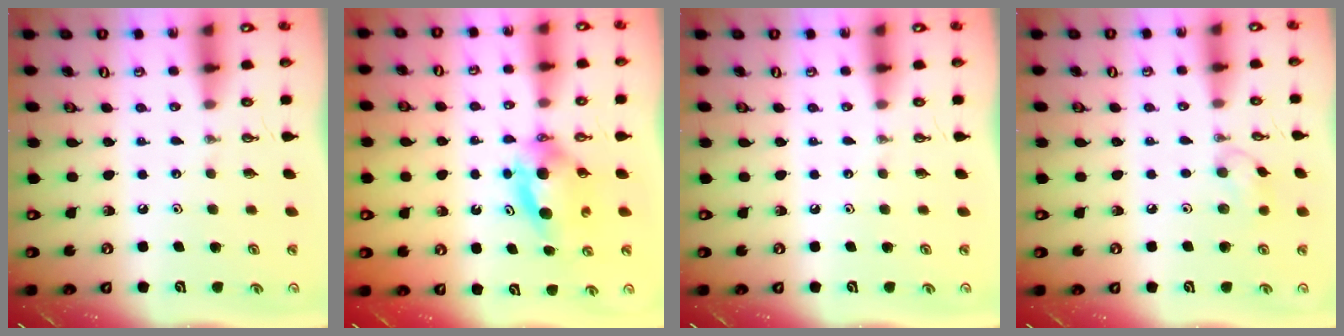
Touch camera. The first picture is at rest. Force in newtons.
{"total": 5.8, "press": 5.7, "slide": 0.8}
{"total": 0.0}
{"total": 6.8, "press": 6.6, "slide": 1.9}